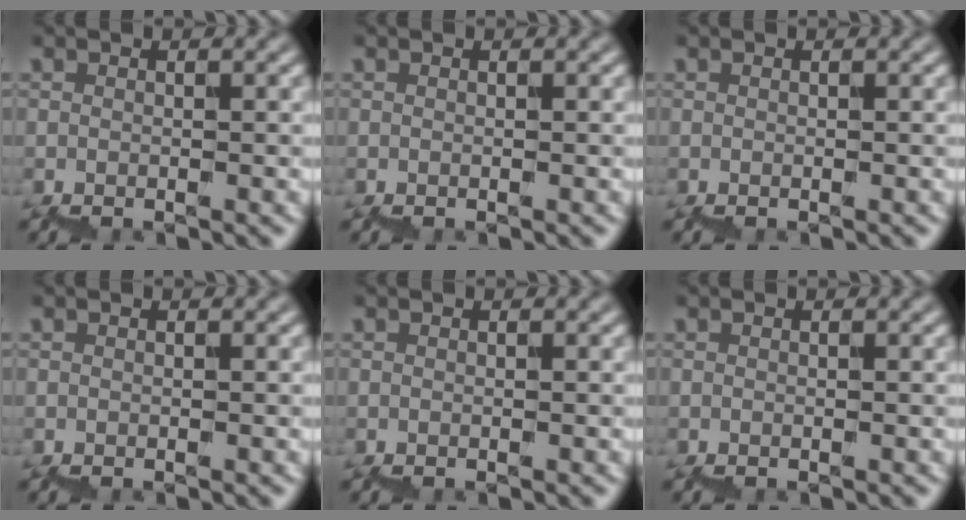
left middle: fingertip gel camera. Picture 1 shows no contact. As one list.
[{"total": 0.0}, {"total": 0.0}, {"total": 0.0}, {"total": 0.0}, {"total": 0.0}]